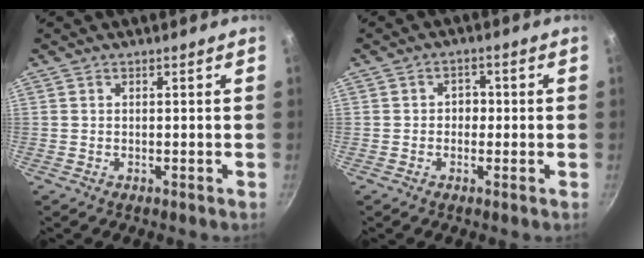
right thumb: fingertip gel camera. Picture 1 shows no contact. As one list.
[{"total": 2.6, "force": [-0.4, 2.3, 1.2], "torque": [0.001, 0.007, -0.008]}]